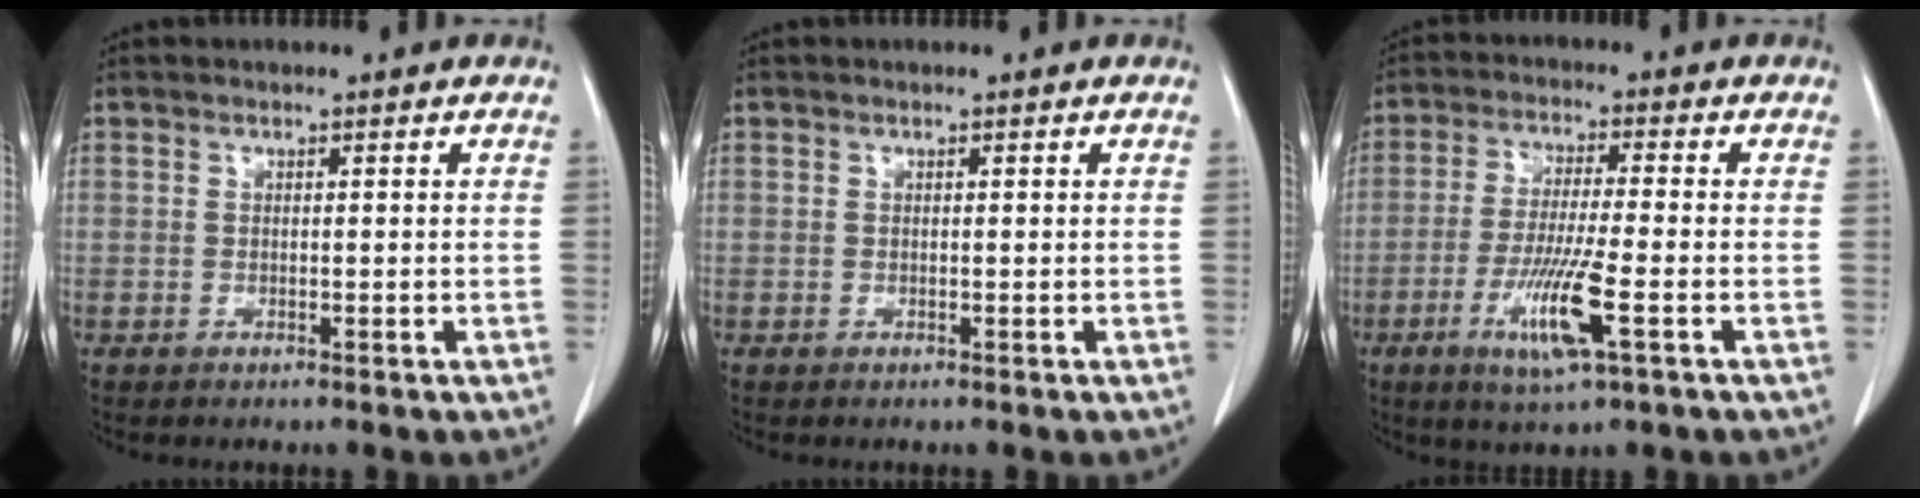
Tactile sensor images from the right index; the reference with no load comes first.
{"total": 0.0}
{"total": 9.6, "force": [-3.6, 0.2, 8.8], "torque": [-0.172, -0.019, -0.068]}